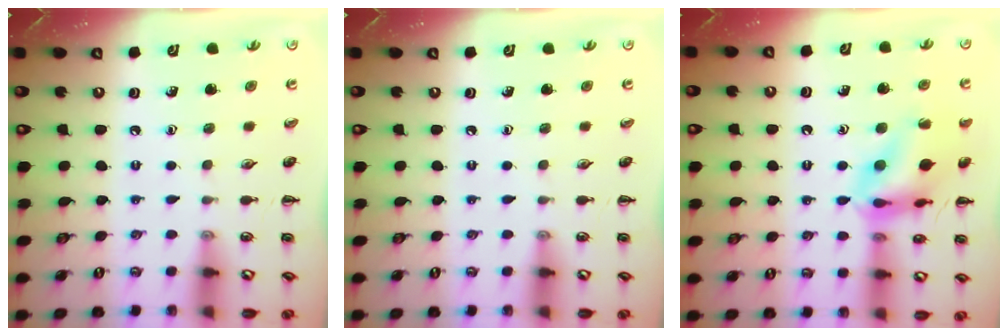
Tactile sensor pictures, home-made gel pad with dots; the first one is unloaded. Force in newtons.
{"total": 0.0}
{"total": 16.0, "press": 15.9, "slide": 2.0}